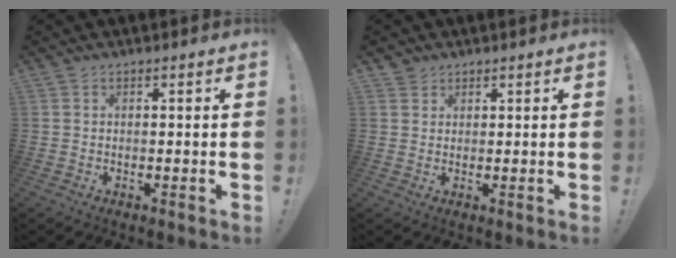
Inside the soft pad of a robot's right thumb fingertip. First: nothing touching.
{"total": 2.2, "force": [1.7, 1.4, 0.0], "torque": [0.004, -0.007, 0.031]}